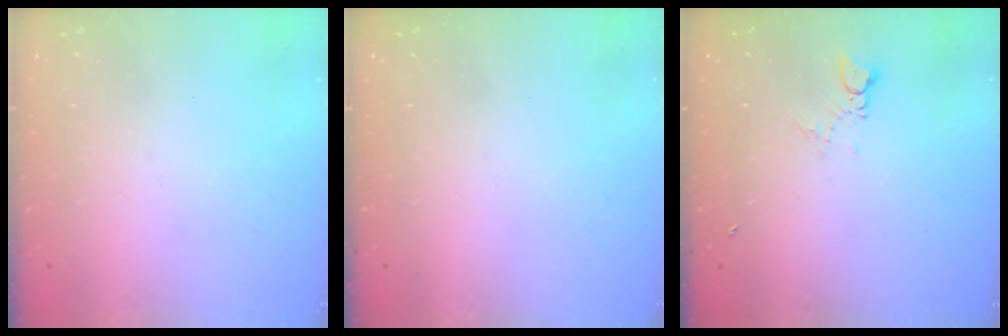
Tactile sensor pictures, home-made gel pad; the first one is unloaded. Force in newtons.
{"total": 0.0}
{"total": 3.0, "press": 2.9, "slide": 0.4}